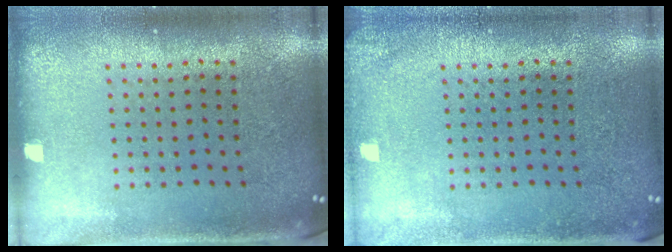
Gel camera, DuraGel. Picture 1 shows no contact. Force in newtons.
{"total": 1.1, "press": 1.1, "slide": 0.1}